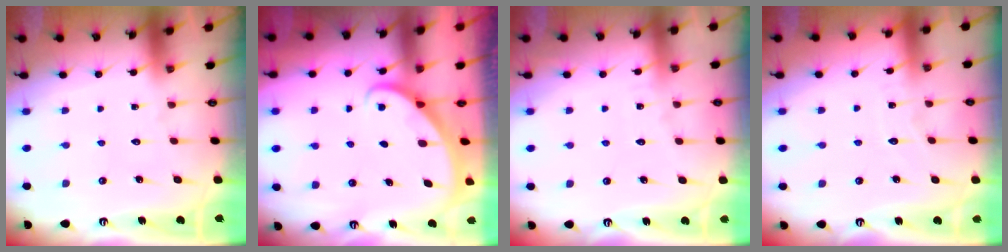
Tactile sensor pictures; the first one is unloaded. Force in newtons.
{"total": 2.1, "press": 2.1, "slide": 0.1}
{"total": 2.8, "press": 2.8, "slide": 0.4}
{"total": 3.6, "press": 3.5, "slide": 0.4}